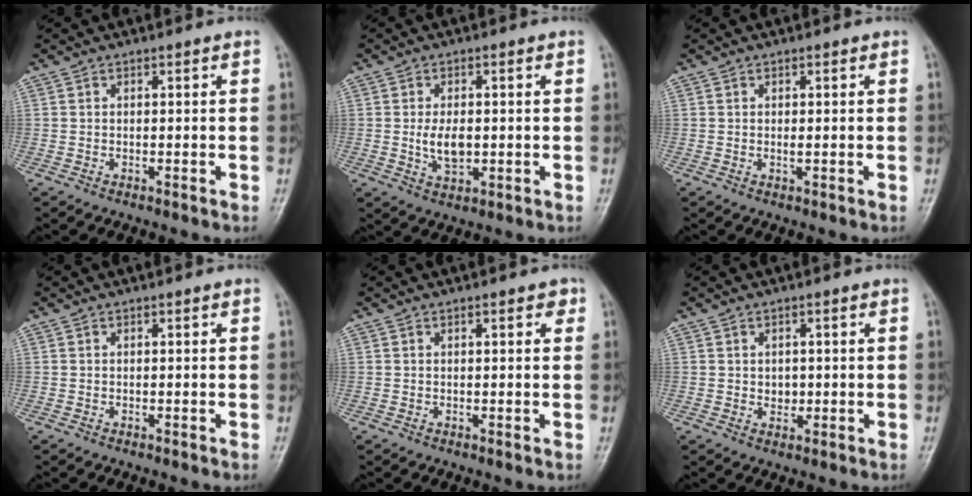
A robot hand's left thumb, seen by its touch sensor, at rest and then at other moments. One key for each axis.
{"total": 5.0, "fx": -0.2, "fy": 2.8, "fz": 4.2, "tx": -0.074, "ty": -0.007, "tz": 0.000}
{"total": 0.8, "fx": 0.2, "fy": 0.2, "fz": 0.8, "tx": -0.014, "ty": -0.002, "tz": 0.003}
{"total": 0.0}
{"total": 1.8, "fx": 0.9, "fy": 0.8, "fz": 1.4, "tx": -0.012, "ty": 0.000, "tz": 0.009}
{"total": 2.2, "fx": 0.1, "fy": 1.8, "fz": 1.3, "tx": -0.008, "ty": 0.001, "tz": 0.005}